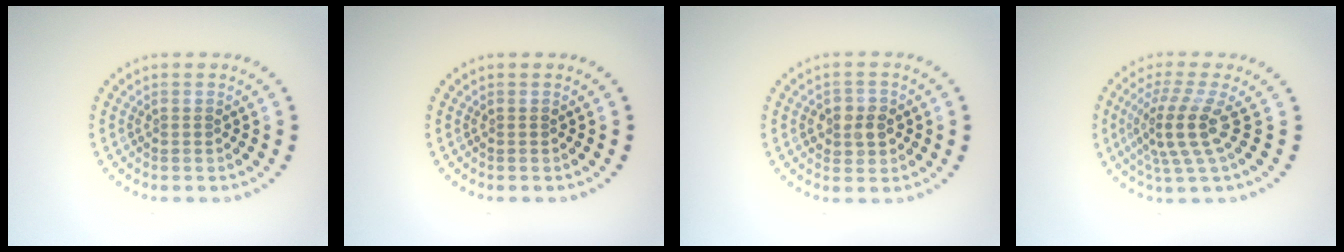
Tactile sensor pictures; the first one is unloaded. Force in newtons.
{"total": 0.0}
{"total": 2.3, "press": 2.3, "slide": 0.2}
{"total": 4.3, "press": 3.1, "slide": 3.0}